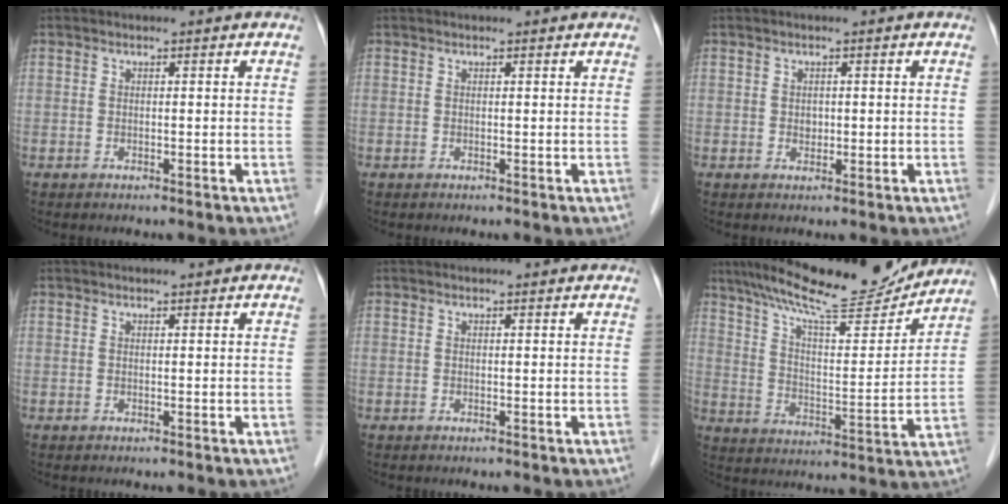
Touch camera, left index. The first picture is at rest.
{"total": 1.1, "force": [1.1, 0.1, 0.1], "torque": [-0.010, 0.010, 0.014]}
{"total": 1.1, "force": [0.1, 0.9, 0.6], "torque": [-0.010, 0.000, 0.004]}
{"total": 1.2, "force": [1.1, 0.0, 0.4], "torque": [-0.005, 0.008, 0.020]}
{"total": 1.8, "force": [1.8, 0.2, 0.3], "torque": [-0.010, 0.011, 0.020]}
{"total": 17.8, "force": [16.0, 1.9, 7.6], "torque": [-0.132, 0.002, 0.247]}